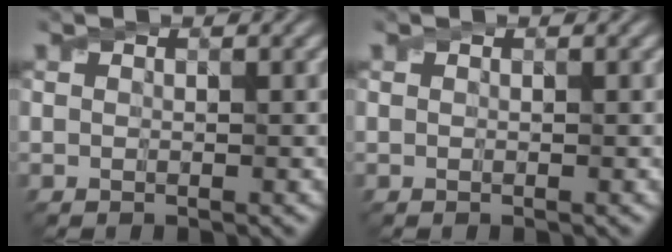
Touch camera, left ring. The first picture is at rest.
{"total": 0.0}